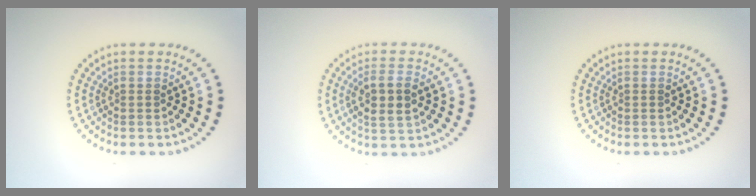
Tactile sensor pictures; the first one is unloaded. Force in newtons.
{"total": 2.8, "press": 2.7, "slide": 0.8}
{"total": 0.0}